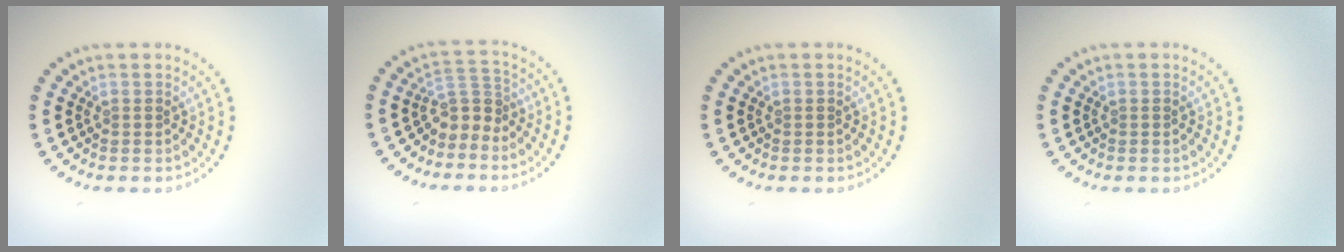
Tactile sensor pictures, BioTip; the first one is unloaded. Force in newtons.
{"total": 2.7, "press": 1.9, "slide": 1.8}
{"total": 0.0}
{"total": 0.0}